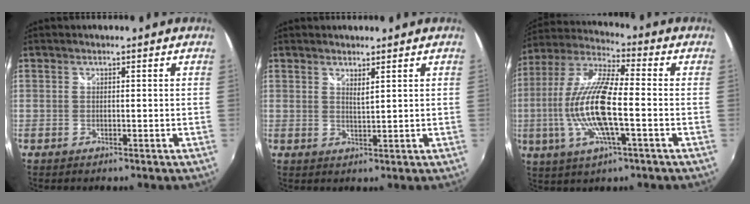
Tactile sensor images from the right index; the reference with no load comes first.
{"total": 1.8, "force": [1.4, 0.1, 1.2], "torque": [-0.023, -0.003, 0.021]}
{"total": 16.5, "force": [-2.9, 3.6, 15.8], "torque": [-0.314, -0.006, -0.057]}